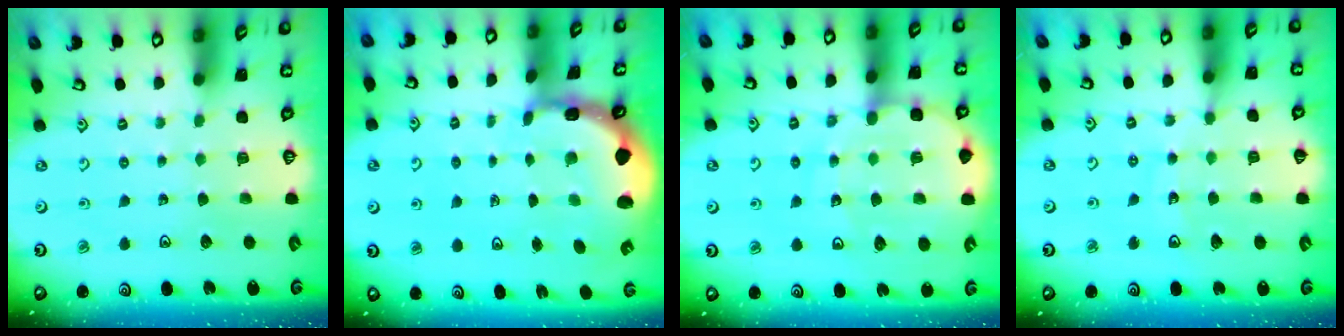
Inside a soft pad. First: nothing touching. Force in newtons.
{"total": 2.2, "press": 2.0, "slide": 1.0}
{"total": 11.3, "press": 11.1, "slide": 2.1}
{"total": 9.5, "press": 9.1, "slide": 2.9}